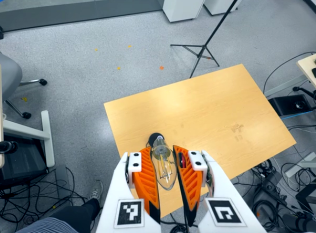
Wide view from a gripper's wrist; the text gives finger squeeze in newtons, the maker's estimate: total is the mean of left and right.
{"total": 23.7, "left": 25.8, "right": 21.6}